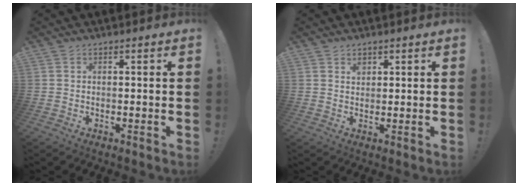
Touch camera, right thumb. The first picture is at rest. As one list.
[{"total": 1.8, "force": [1.2, 1.2, 0.5], "torque": [0.006, -0.007, 0.019]}]